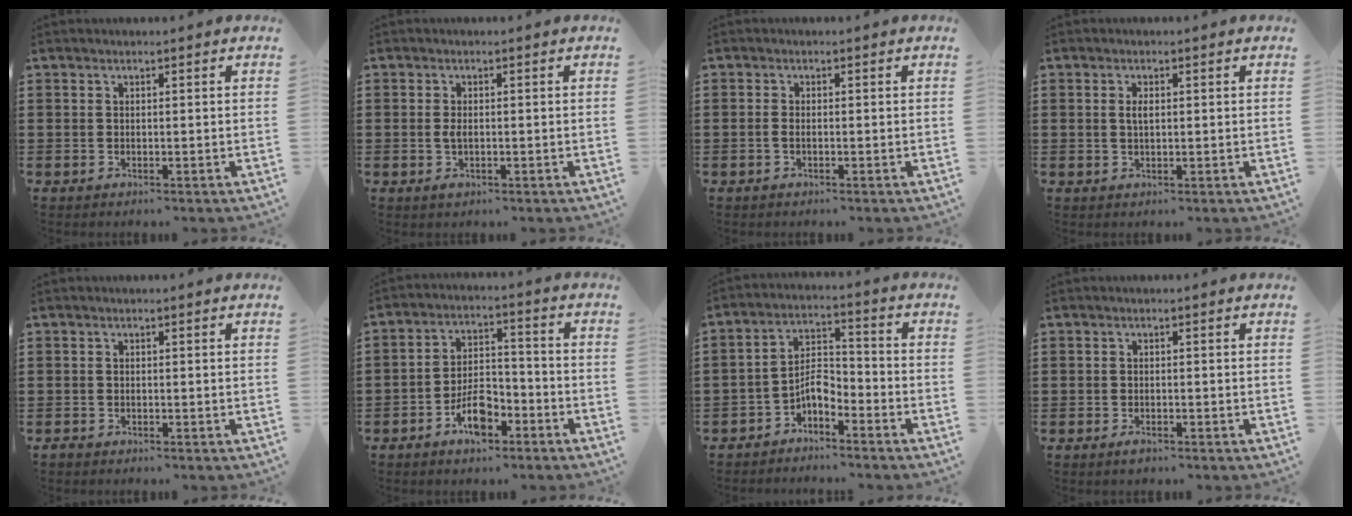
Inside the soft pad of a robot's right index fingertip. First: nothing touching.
{"total": 1.8, "force": [-0.2, 0.9, 1.6], "torque": [-0.030, 0.001, -0.003]}
{"total": 0.9, "force": [-0.3, 0.2, 0.8], "torque": [-0.016, -0.001, -0.005]}
{"total": 1.7, "force": [0.4, 0.7, 1.5], "torque": [-0.030, 0.005, 0.005]}
{"total": 0.6, "force": [-0.5, 0.2, 0.1], "torque": [-0.003, 0.000, -0.012]}
{"total": 7.1, "force": [-4.1, 3.2, 4.8], "torque": [-0.094, 0.010, -0.077]}
{"total": 4.8, "force": [-3.2, 2.1, 2.9], "torque": [-0.058, 0.012, -0.064]}
{"total": 1.0, "force": [-0.7, 0.3, 0.5], "torque": [-0.011, -0.003, -0.013]}